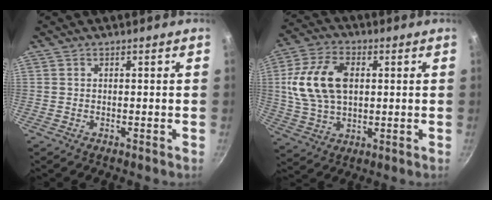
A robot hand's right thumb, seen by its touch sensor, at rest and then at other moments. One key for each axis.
{"total": 14.7, "fx": 2.2, "fy": 9.4, "fz": 11.1, "tx": -0.200, "ty": 0.006, "tz": 0.039}